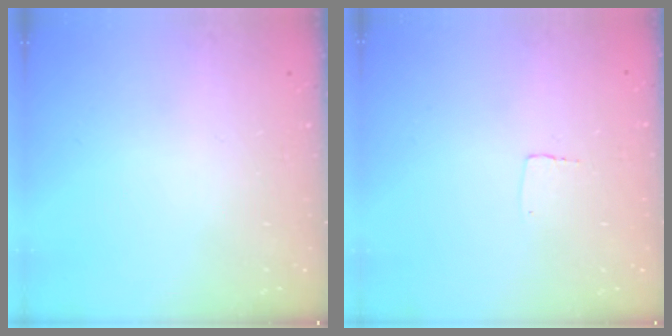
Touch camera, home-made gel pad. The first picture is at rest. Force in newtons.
{"total": 2.3, "press": 2.3, "slide": 0.1}